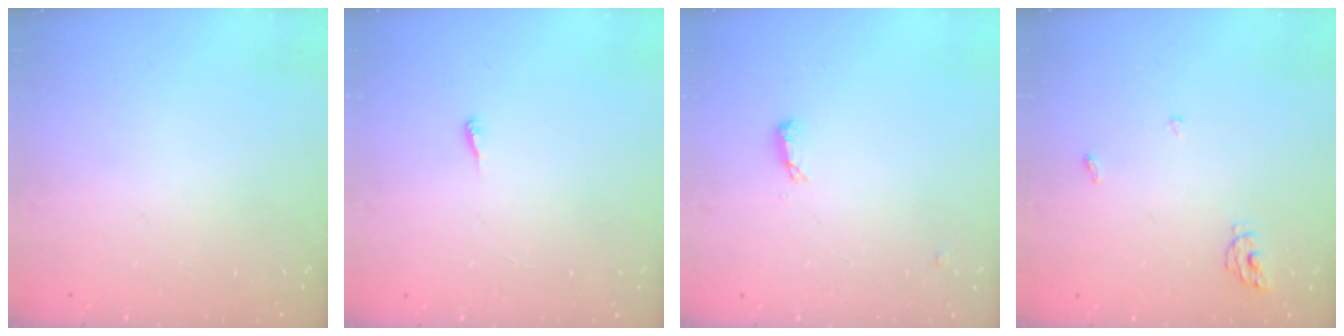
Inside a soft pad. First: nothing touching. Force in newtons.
{"total": 4.1, "press": 4.0, "slide": 0.5}
{"total": 6.1, "press": 5.8, "slide": 1.6}
{"total": 5.2, "press": 5.1, "slide": 0.3}